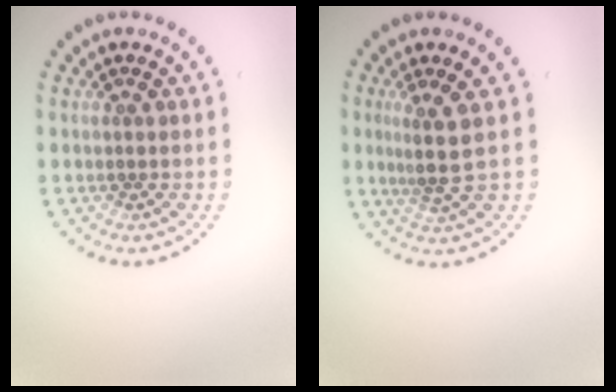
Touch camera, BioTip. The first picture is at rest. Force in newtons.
{"total": 2.7, "press": 2.0, "slide": 1.8}